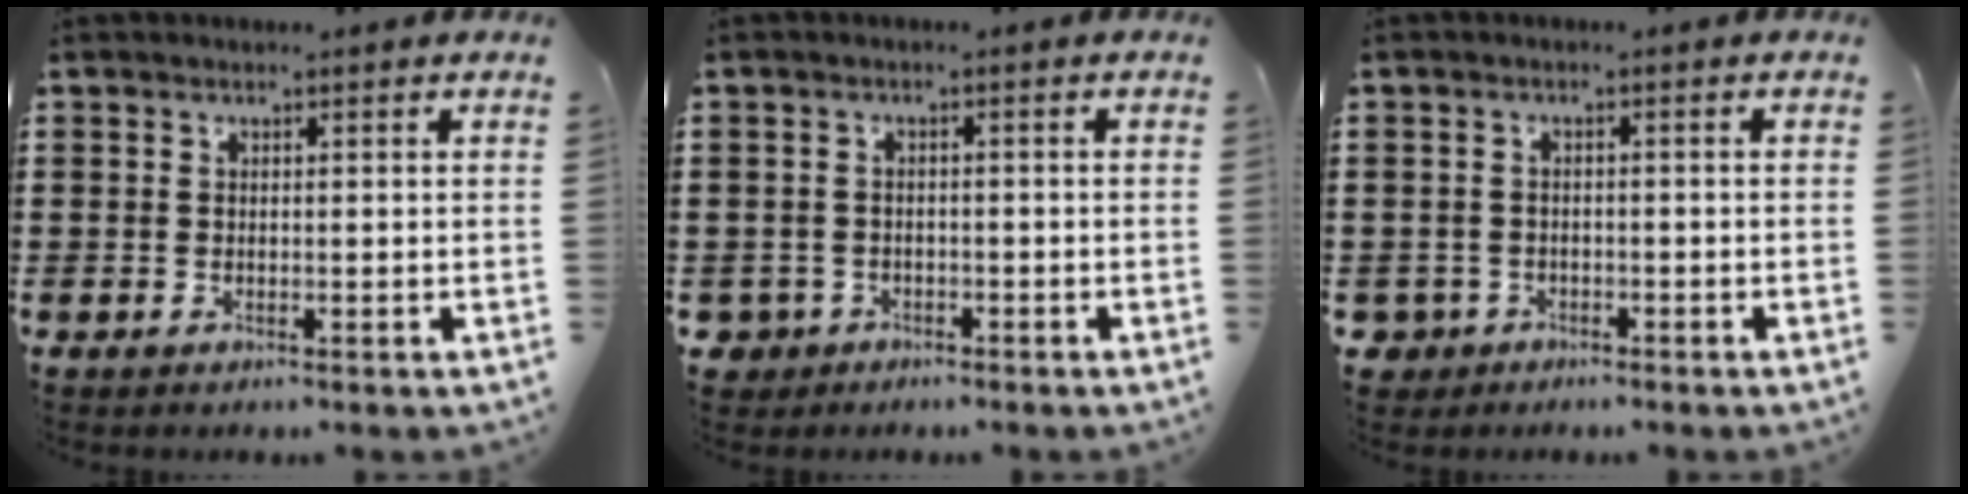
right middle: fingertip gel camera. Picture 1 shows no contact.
{"total": 2.1, "force": [-1.7, 1.2, 0.1], "torque": [-0.017, -0.007, -0.040]}
{"total": 2.0, "force": [-1.6, 1.2, 0.1], "torque": [-0.017, -0.005, -0.038]}